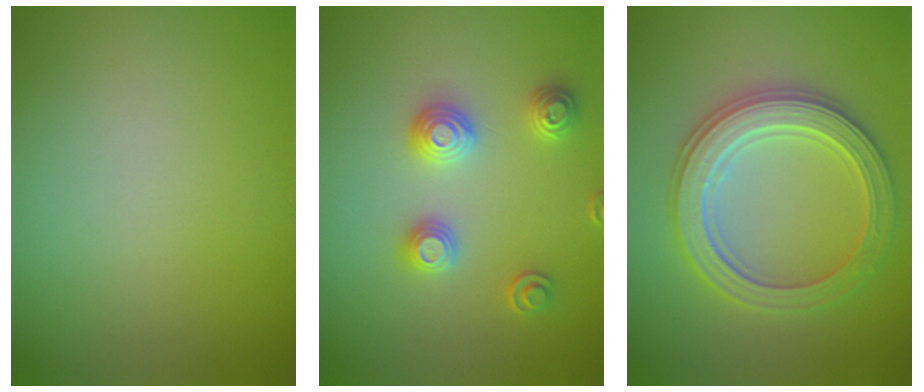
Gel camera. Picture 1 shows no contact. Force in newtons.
{"total": 2.8, "press": 2.7, "slide": 0.8}
{"total": 5.1, "press": 5.1, "slide": 0.9}